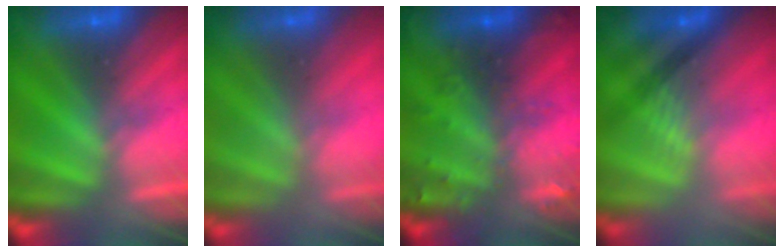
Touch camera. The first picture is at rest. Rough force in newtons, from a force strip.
{"total": 2.5}
{"total": 3.0}
{"total": 2.2}